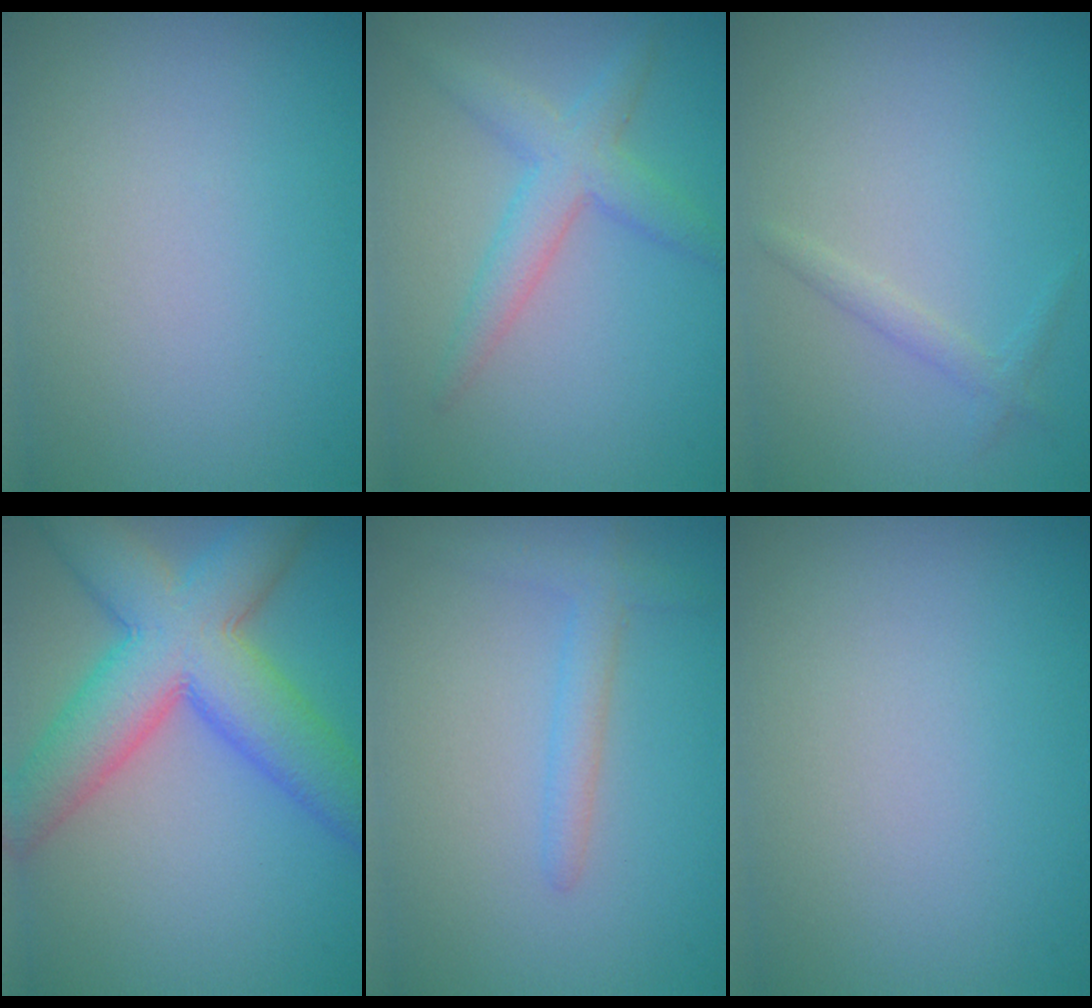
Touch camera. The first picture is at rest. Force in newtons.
{"total": 3.3, "press": 3.3, "slide": 0.1}
{"total": 1.1, "press": 1.1, "slide": 0.0}
{"total": 9.9, "press": 9.9, "slide": 0.4}
{"total": 2.0, "press": 1.9, "slide": 0.2}
{"total": 0.0}